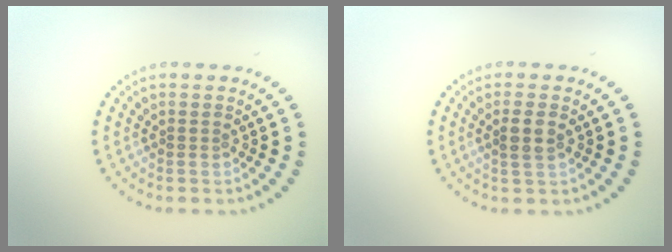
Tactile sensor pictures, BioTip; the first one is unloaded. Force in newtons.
{"total": 1.8, "press": 1.7, "slide": 0.7}